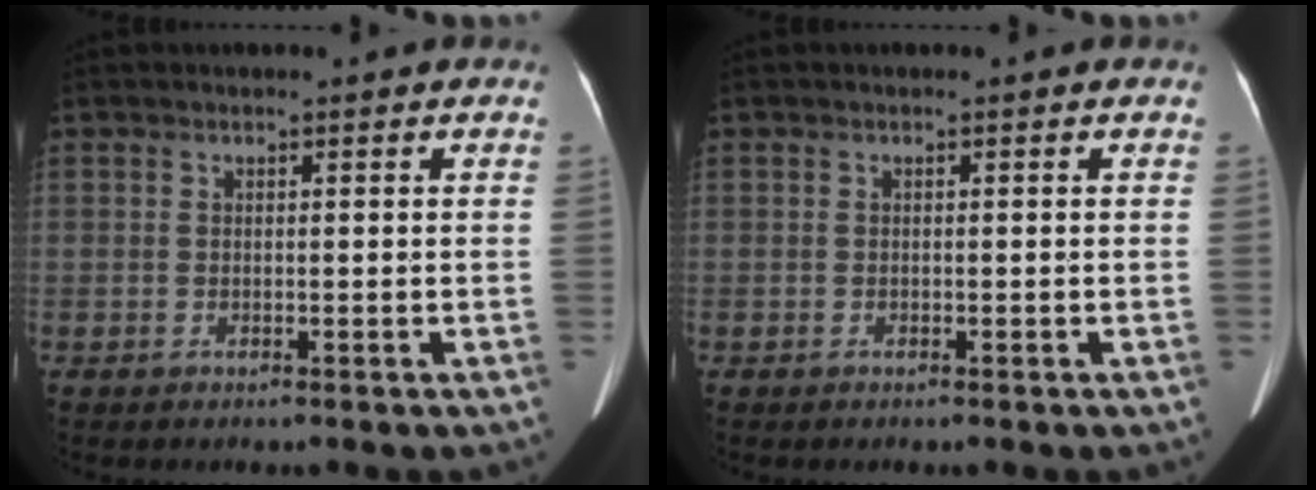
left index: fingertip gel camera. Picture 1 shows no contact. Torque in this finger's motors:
{"motor_torque": [-0.19, -0.13, -0.01, -0.01]}